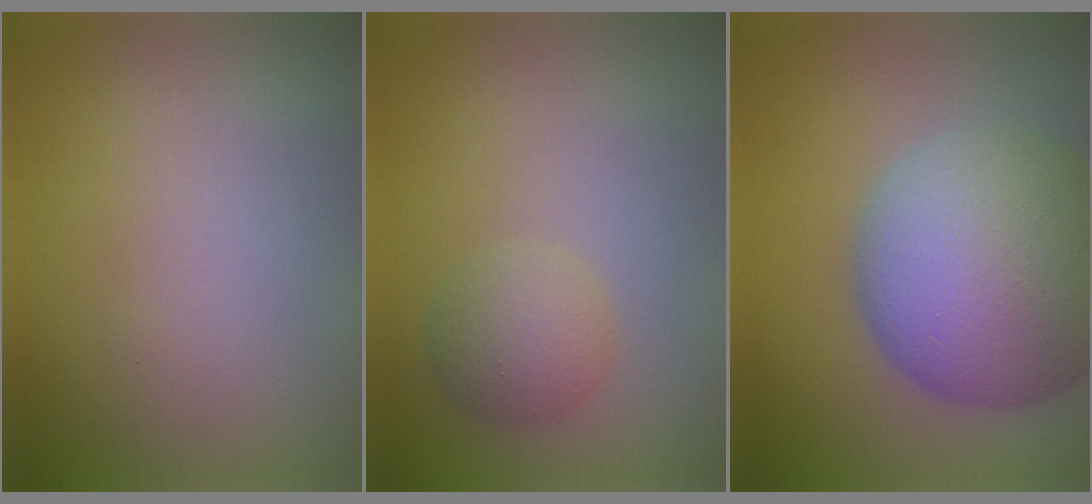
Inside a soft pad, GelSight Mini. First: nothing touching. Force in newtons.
{"total": 2.6, "press": 2.6, "slide": 0.1}
{"total": 14.1, "press": 14.0, "slide": 0.9}